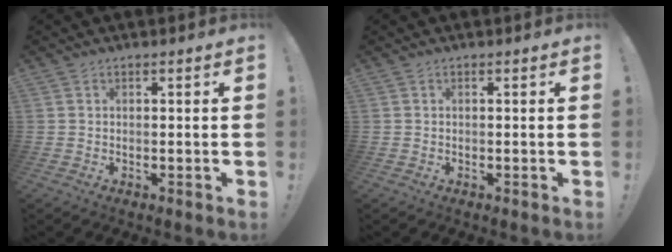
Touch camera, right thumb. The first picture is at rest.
{"total": 0.0}